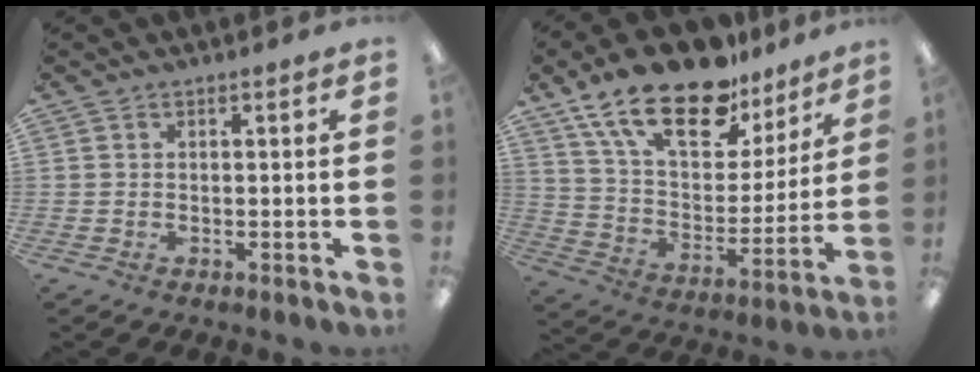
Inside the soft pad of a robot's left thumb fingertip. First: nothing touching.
{"total": 21.8, "force": [15.4, 9.8, 11.9], "torque": [-0.220, -0.094, 0.272]}